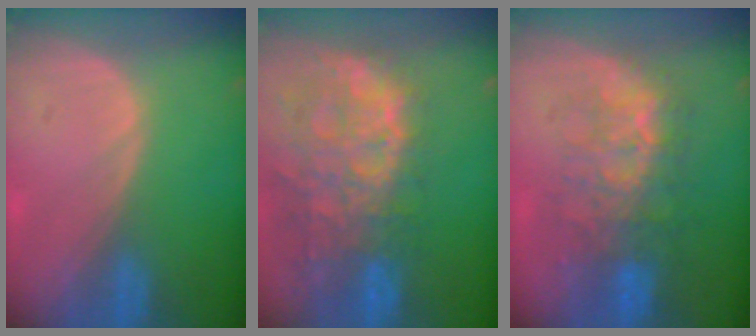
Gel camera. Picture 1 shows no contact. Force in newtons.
{"total": 13.7, "press": 11.2, "slide": 7.9}
{"total": 8.9, "press": 8.5, "slide": 2.8}